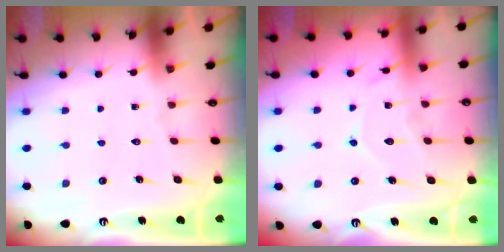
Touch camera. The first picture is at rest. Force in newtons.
{"total": 9.2, "press": 9.1, "slide": 0.9}